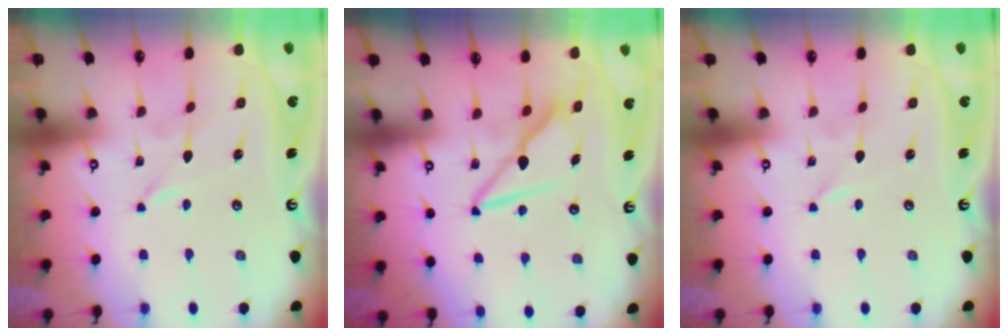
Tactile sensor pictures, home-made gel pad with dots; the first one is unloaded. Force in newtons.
{"total": 8.1, "press": 8.1, "slide": 0.4}
{"total": 0.0}